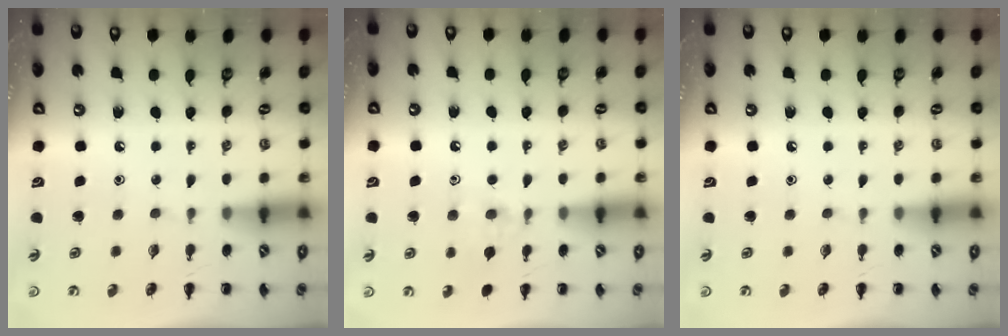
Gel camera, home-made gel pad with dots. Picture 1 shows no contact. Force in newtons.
{"total": 8.1, "press": 7.9, "slide": 1.8}
{"total": 0.0}